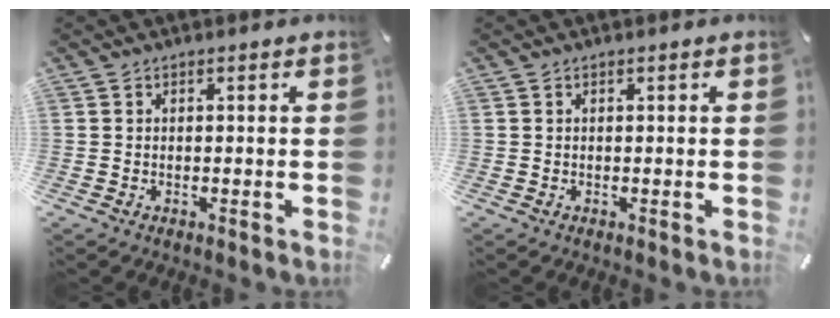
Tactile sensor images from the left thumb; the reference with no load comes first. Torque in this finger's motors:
{"motor_torque": [0.02, 0.17, -0.02, -0.06, -0.01]}